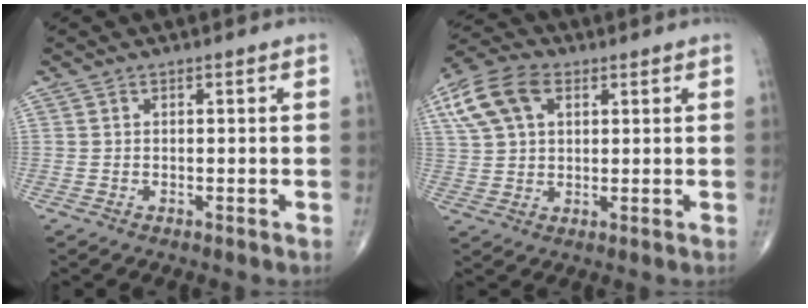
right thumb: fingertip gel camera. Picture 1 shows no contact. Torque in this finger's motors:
{"motor_torque": [-0.51, 1.03, 0.81, 0.32, 0.11]}